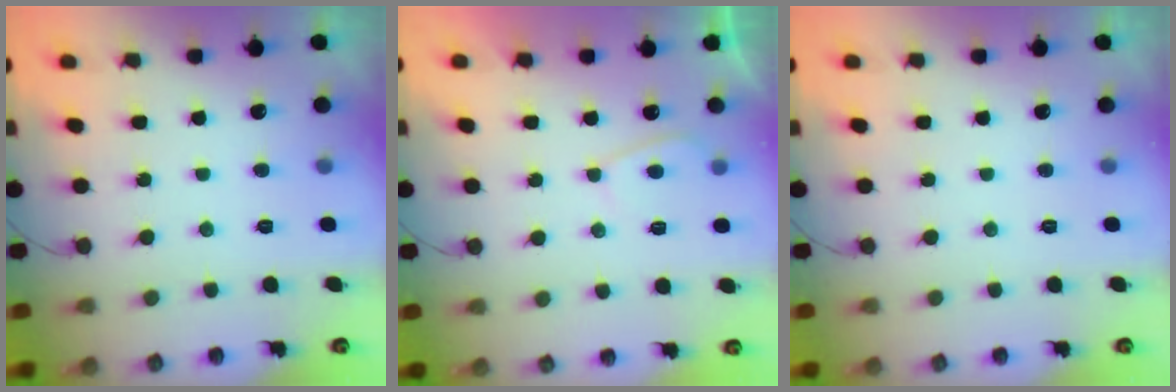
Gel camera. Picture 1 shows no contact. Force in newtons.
{"total": 2.7, "press": 2.6, "slide": 0.8}
{"total": 0.0}